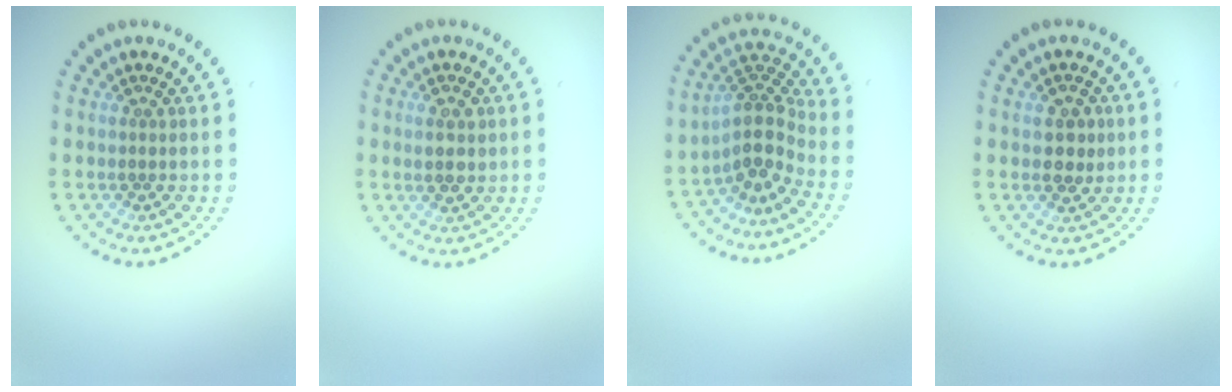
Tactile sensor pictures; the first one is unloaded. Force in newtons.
{"total": 2.3, "press": 2.3, "slide": 0.4}
{"total": 3.9, "press": 2.8, "slide": 2.7}
{"total": 2.3, "press": 2.3, "slide": 0.4}